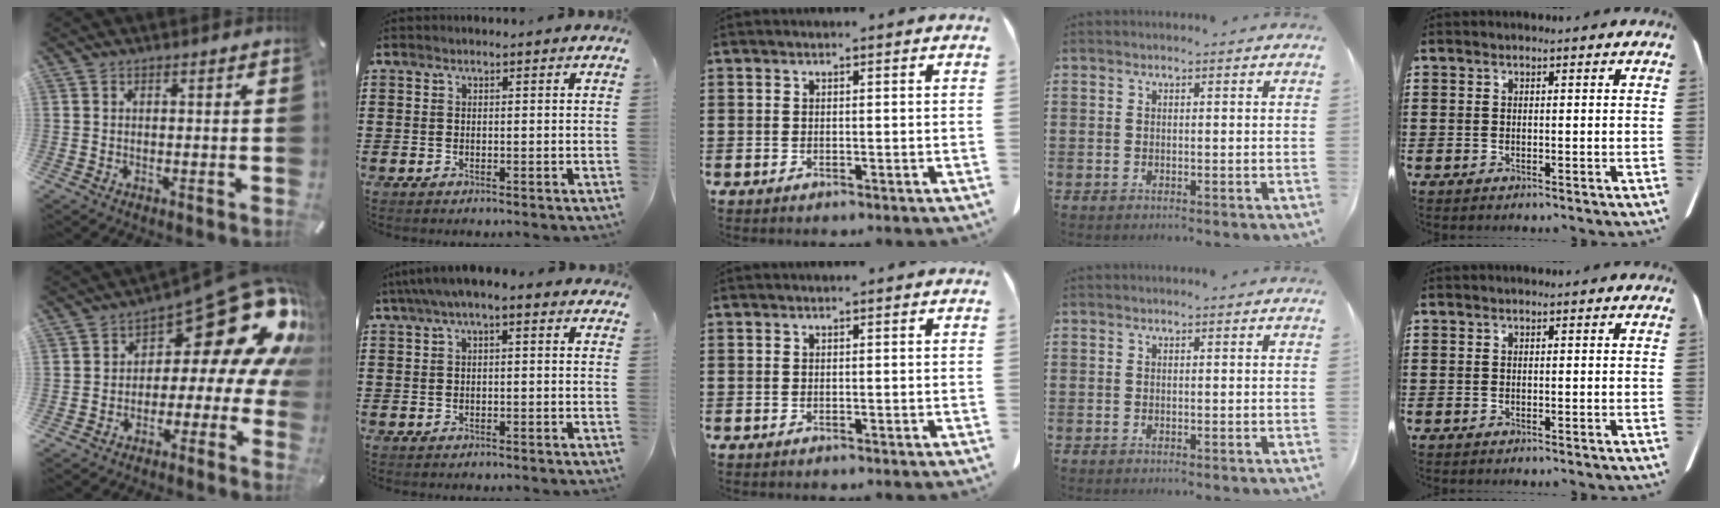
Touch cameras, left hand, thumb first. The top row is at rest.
{"thumb": {"total": 20.9, "force": [9.0, 9.8, 16.1], "torque": [-0.202, -0.073, 0.149]}, "index": {"total": 2.1, "force": [-0.4, 0.6, 2.0], "torque": [-0.041, 0.002, -0.012]}}